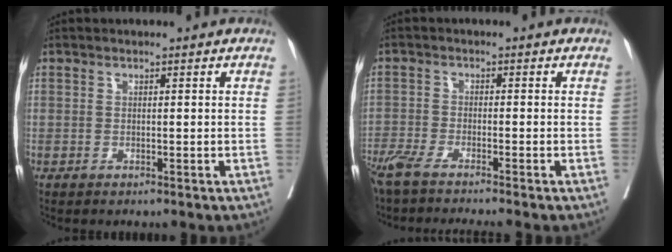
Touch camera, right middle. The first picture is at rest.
{"total": 7.2, "force": [-6.1, -0.3, 3.7], "torque": [-0.055, -0.018, -0.109]}